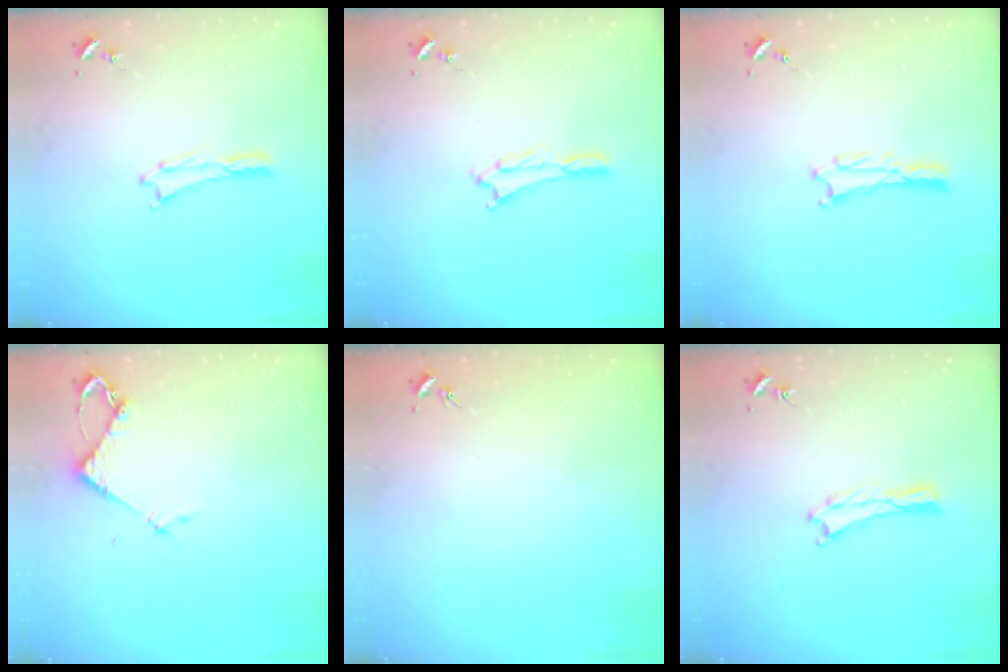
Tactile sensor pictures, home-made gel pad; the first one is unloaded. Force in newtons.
{"total": 0.7, "press": 0.7, "slide": 0.2}
{"total": 1.0, "press": 1.0, "slide": 0.1}
{"total": 3.2, "press": 3.2, "slide": 0.2}
{"total": 0.0}
{"total": 0.0}